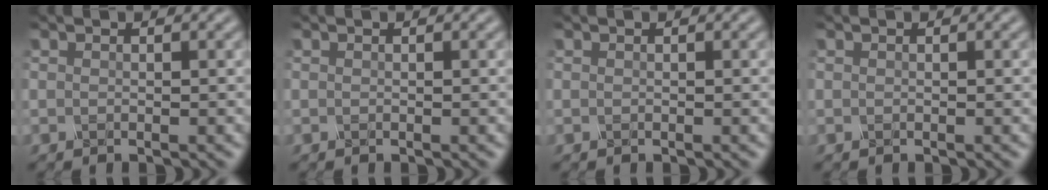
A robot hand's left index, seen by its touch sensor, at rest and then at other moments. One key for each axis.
{"total": 0.0}
{"total": 0.0}
{"total": 0.0}